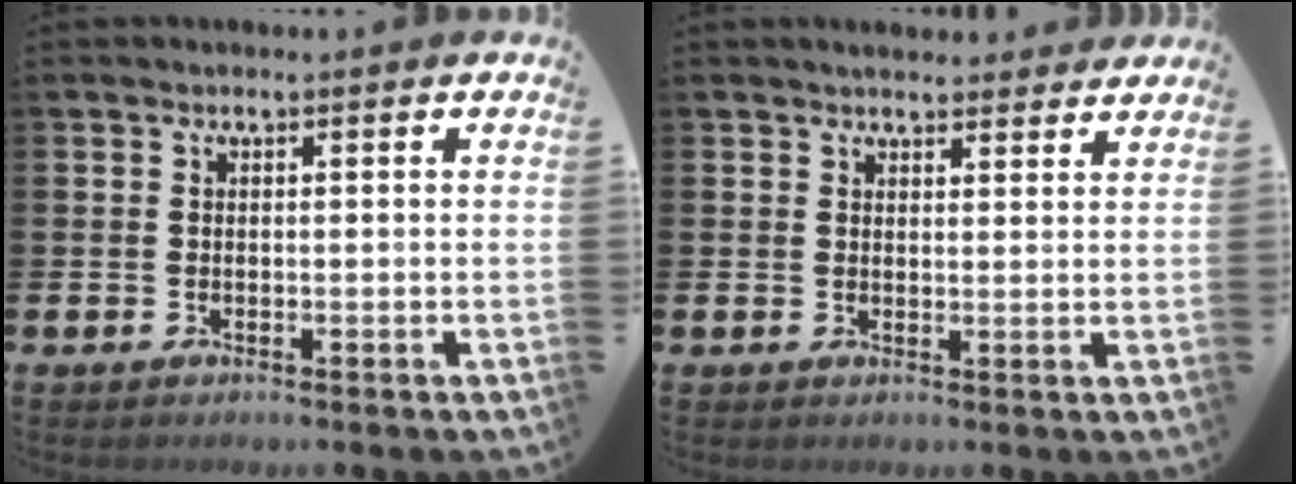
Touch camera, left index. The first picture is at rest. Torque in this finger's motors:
{"motor_torque": [0.45, -0.51, 0.14, 0.01]}